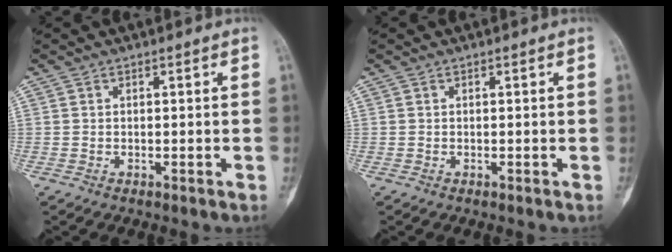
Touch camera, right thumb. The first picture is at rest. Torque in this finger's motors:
{"motor_torque": [0.00, 0.00, 0.01, 0.01, 0.00]}